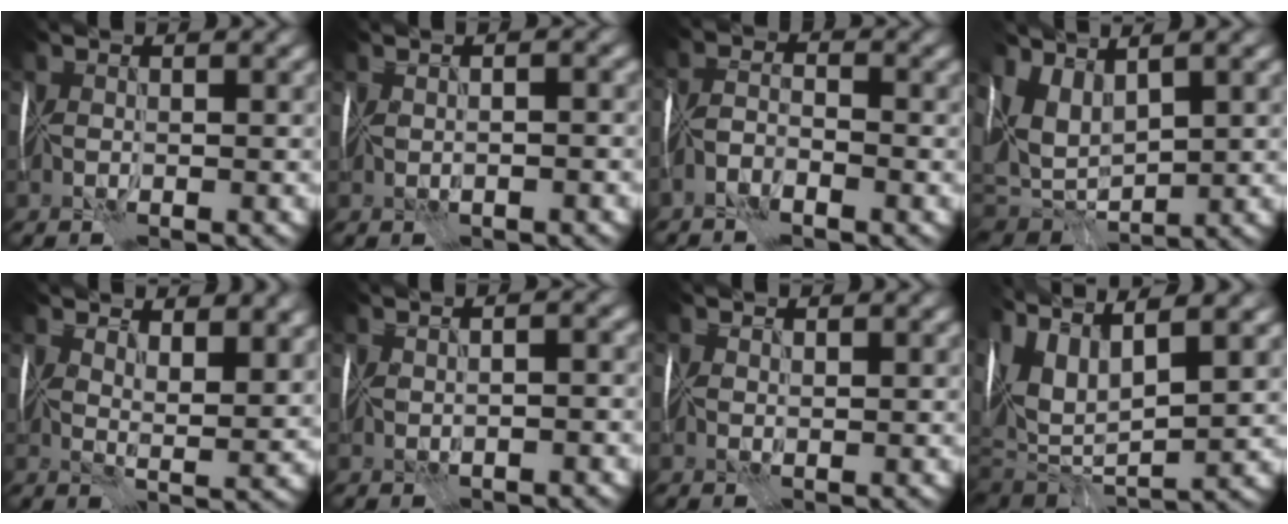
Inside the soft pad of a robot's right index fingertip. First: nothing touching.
{"total": 1.6, "force": [0.3, 0.5, 1.5], "torque": [-0.016, 0.012, 0.003]}
{"total": 1.7, "force": [-1.4, 0.3, 1.0], "torque": [-0.021, 0.010, -0.037]}
{"total": 5.3, "force": [2.5, 2.8, 3.7], "torque": [-0.087, -0.001, 0.049]}
{"total": 5.5, "force": [4.2, 1.5, 3.2], "torque": [-0.044, 0.002, 0.067]}
{"total": 2.2, "force": [0.4, 0.8, 2.0], "torque": [-0.024, 0.013, 0.004]}
{"total": 1.0, "force": [0.9, 0.4, 0.2], "torque": [-0.005, 0.006, 0.015]}
{"total": 10.4, "force": [4.2, 4.0, 8.6], "torque": [-0.204, 0.012, 0.081]}